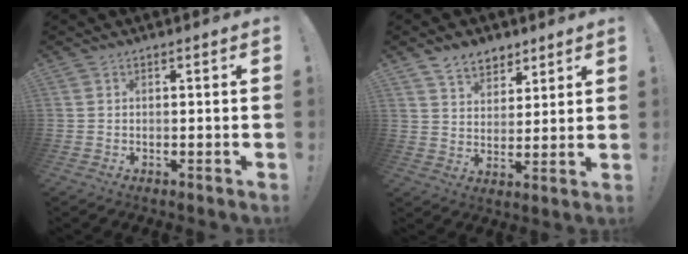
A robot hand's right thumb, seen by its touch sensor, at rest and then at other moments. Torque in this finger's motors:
{"motor_torque": [0.20, 0.31, 0.42, 0.28, -0.02]}